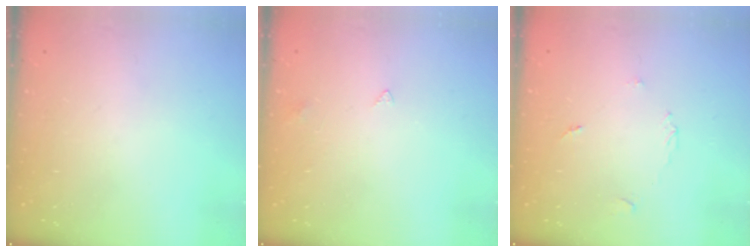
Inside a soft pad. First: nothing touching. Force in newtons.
{"total": 2.8, "press": 2.8, "slide": 0.5}
{"total": 3.6, "press": 3.6, "slide": 0.4}